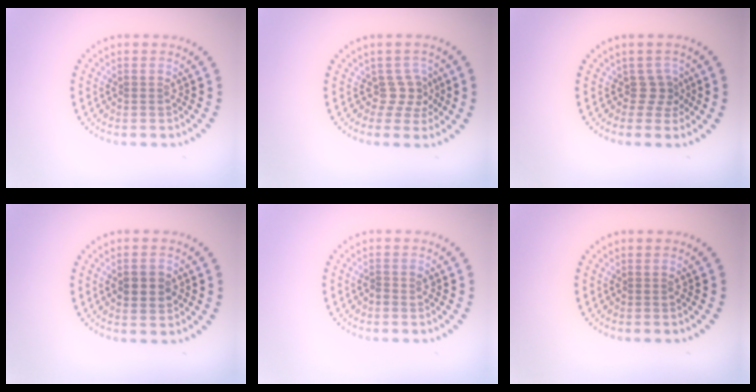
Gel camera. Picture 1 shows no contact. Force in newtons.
{"total": 2.1, "press": 1.4, "slide": 1.5}
{"total": 1.9, "press": 1.3, "slide": 1.4}
{"total": 2.5, "press": 2.5, "slide": 0.2}
{"total": 0.7, "press": 0.6, "slide": 0.3}
{"total": 0.0}